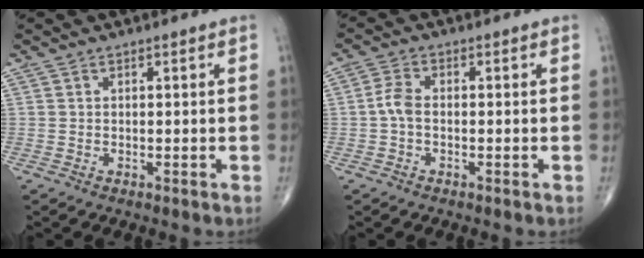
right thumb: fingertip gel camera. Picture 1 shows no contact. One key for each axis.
{"total": 3.1, "fx": -0.5, "fy": 1.7, "fz": 2.5, "tx": -0.055, "ty": 0.008, "tz": -0.017}